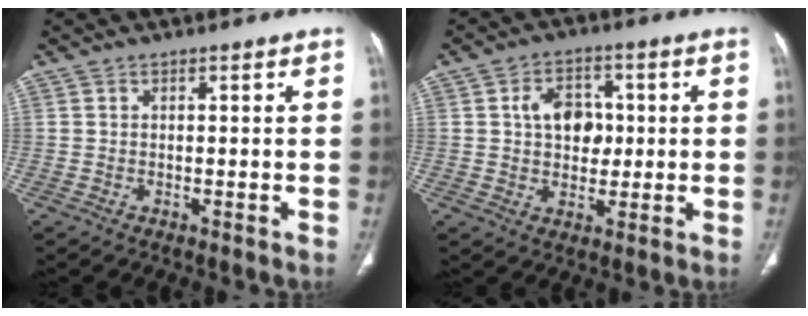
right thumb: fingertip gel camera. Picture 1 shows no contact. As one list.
[{"total": 8.3, "force": [1.1, 6.1, 5.5], "torque": [-0.056, 0.005, 0.017]}]